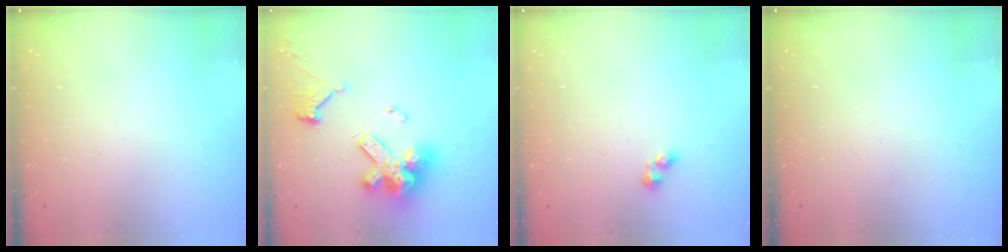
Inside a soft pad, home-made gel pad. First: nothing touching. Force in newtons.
{"total": 15.0, "press": 14.9, "slide": 1.6}
{"total": 2.1, "press": 2.1, "slide": 0.3}
{"total": 0.0}